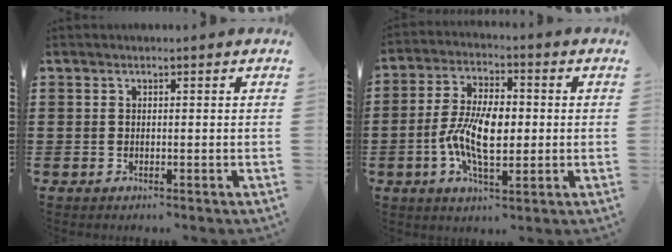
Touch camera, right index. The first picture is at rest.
{"total": 9.1, "force": [-1.2, 4.4, 7.9], "torque": [-0.173, 0.004, -0.028]}